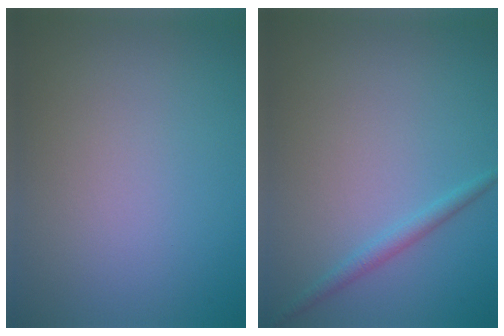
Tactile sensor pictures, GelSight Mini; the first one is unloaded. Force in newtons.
{"total": 1.4, "press": 1.4, "slide": 0.0}